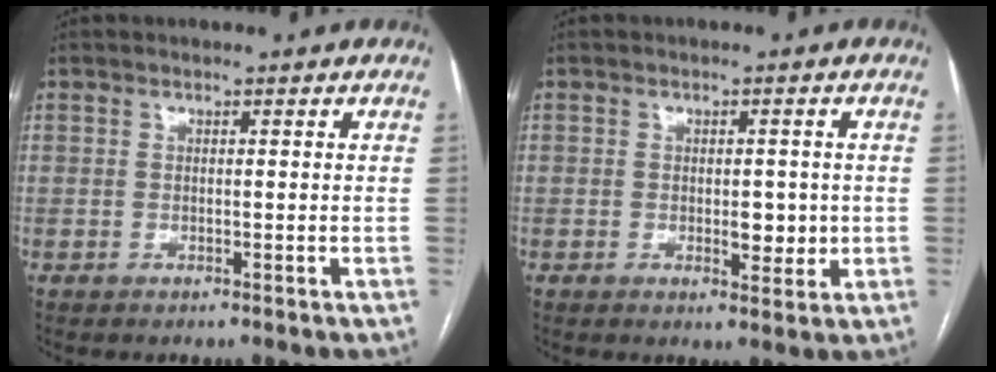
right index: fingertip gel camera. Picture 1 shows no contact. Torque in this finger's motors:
{"motor_torque": [0.35, 0.48, 0.16, 0.09]}